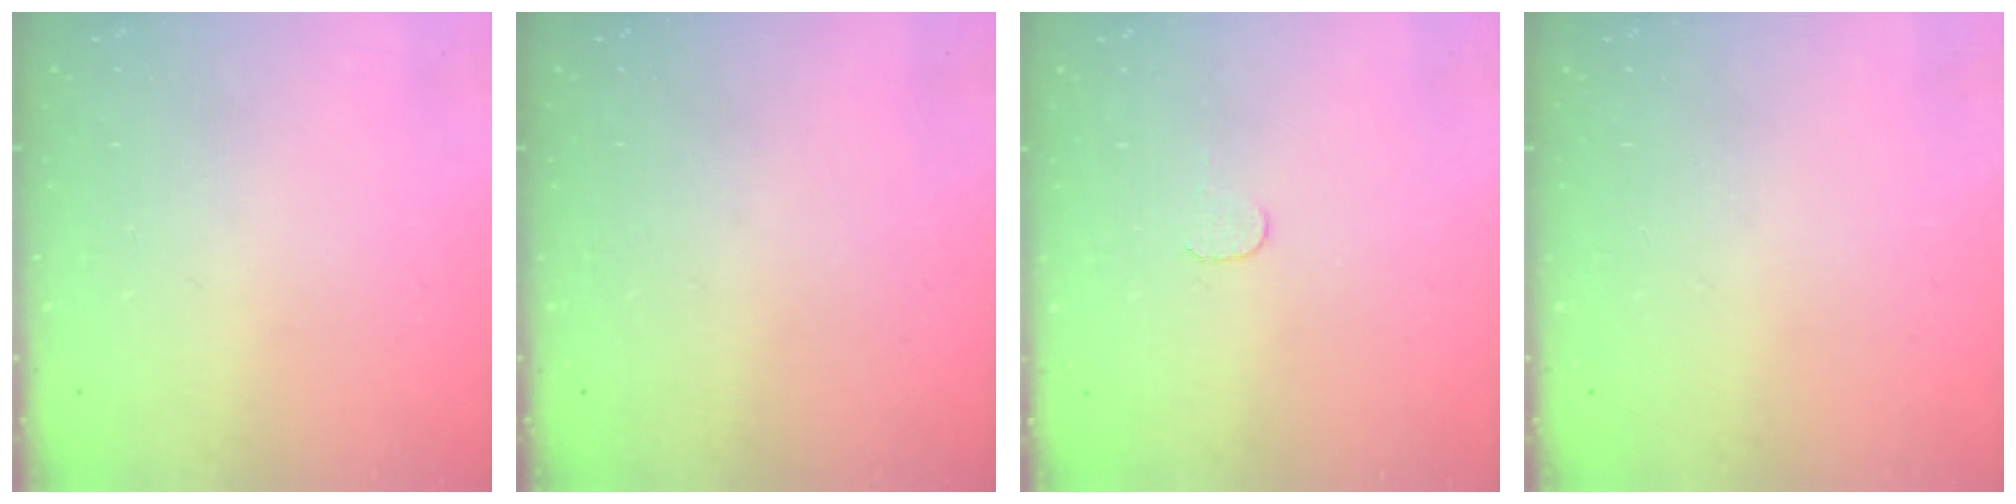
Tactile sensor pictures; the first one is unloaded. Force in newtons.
{"total": 0.0}
{"total": 3.7, "press": 3.7, "slide": 0.3}
{"total": 0.0}